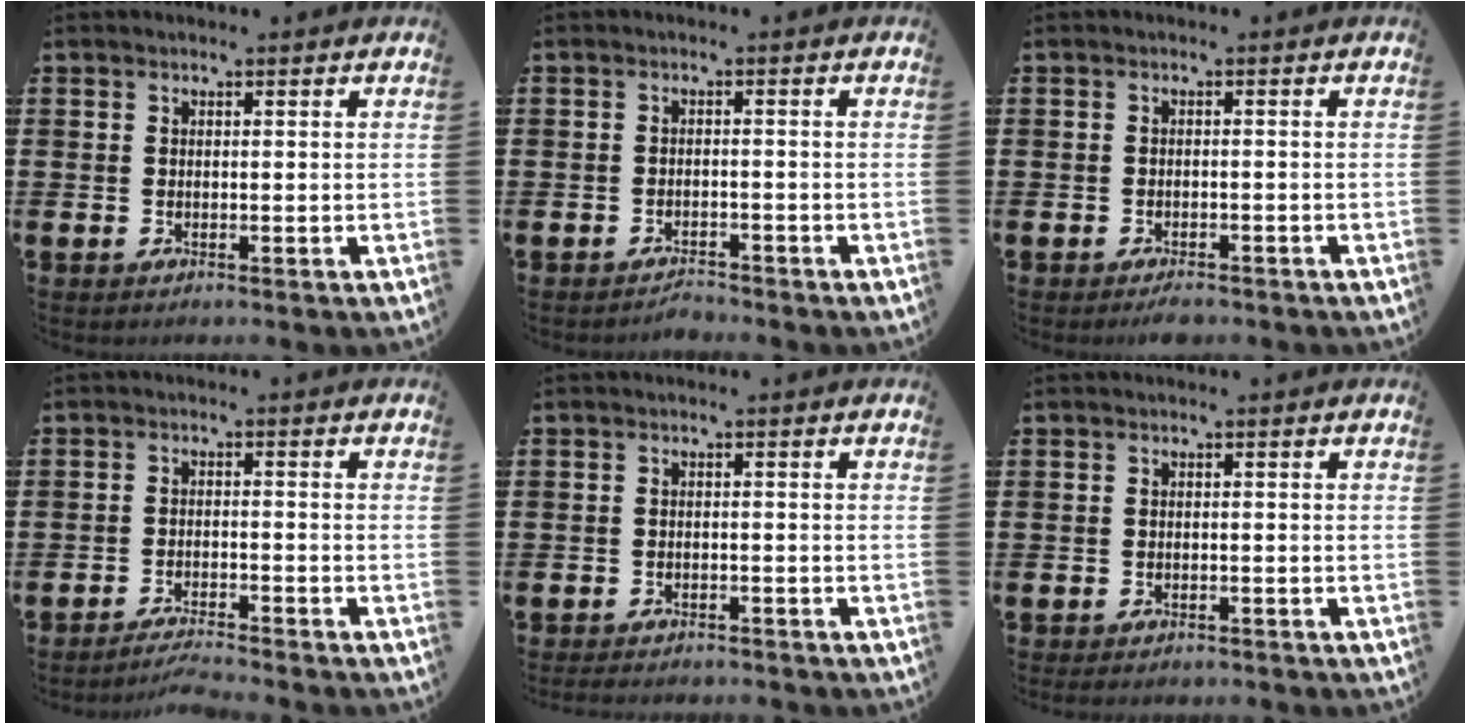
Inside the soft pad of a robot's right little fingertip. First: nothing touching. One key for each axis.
{"total": 1.4, "fx": -1.4, "fy": 0.1, "fz": 0.0, "tx": -0.005, "ty": 0.003, "tz": -0.031}
{"total": 1.1, "fx": -1.0, "fy": 0.2, "fz": 0.3, "tx": -0.009, "ty": 0.000, "tz": -0.021}
{"total": 2.4, "fx": -2.3, "fy": -0.3, "fz": 0.5, "tx": -0.008, "ty": 0.003, "tz": -0.047}
{"total": 1.4, "fx": -1.4, "fy": 0.1, "fz": 0.0, "tx": -0.004, "ty": 0.002, "tz": -0.029}
{"total": 0.9, "fx": -0.9, "fy": 0.1, "fz": 0.1, "tx": -0.003, "ty": -0.002, "tz": -0.018}